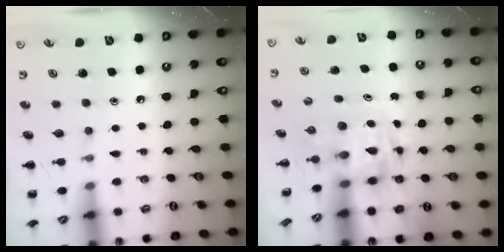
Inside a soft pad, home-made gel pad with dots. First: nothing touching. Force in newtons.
{"total": 3.6, "press": 3.5, "slide": 0.6}